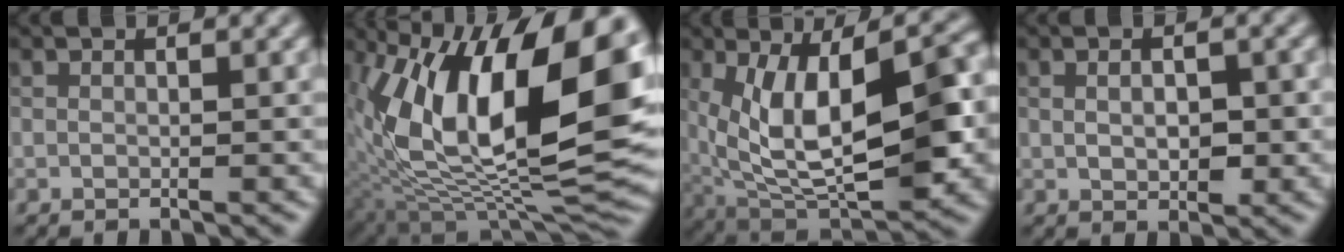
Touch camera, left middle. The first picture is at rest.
{"total": 17.7, "force": [4.1, 8.4, 15.0], "torque": [-0.250, 0.004, 0.082]}
{"total": 11.9, "force": [0.5, 5.5, 10.6], "torque": [-0.174, -0.006, 0.017]}
{"total": 2.2, "force": [-0.3, 1.1, 1.9], "torque": [-0.040, -0.001, 0.010]}